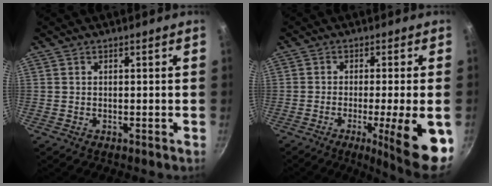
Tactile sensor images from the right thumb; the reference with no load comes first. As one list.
[{"total": 12.7, "force": [-3.8, 1.5, 12.0], "torque": [-0.161, 0.002, -0.050]}]